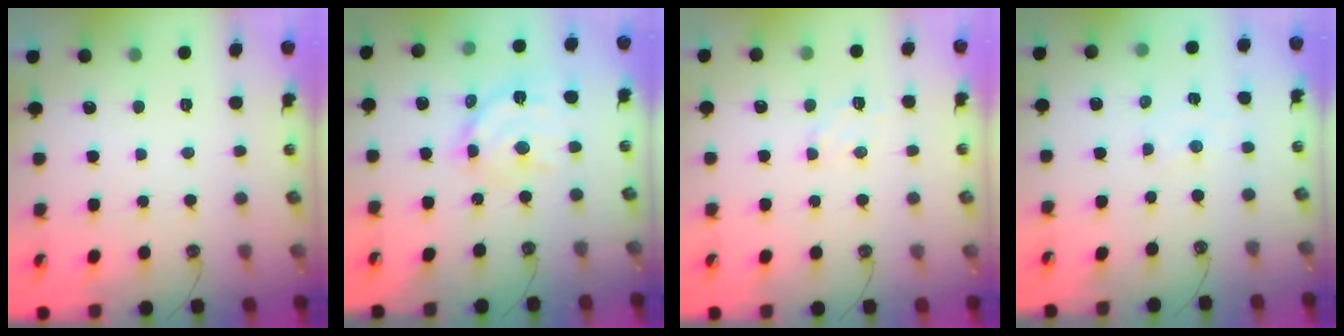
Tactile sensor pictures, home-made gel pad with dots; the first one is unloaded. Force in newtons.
{"total": 12.9, "press": 12.8, "slide": 0.9}
{"total": 6.6, "press": 6.6, "slide": 0.6}
{"total": 1.8, "press": 1.7, "slide": 0.3}